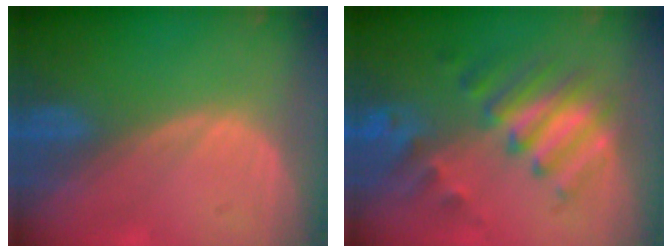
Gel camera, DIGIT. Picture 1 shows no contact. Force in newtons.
{"total": 8.8, "press": 8.1, "slide": 3.4}